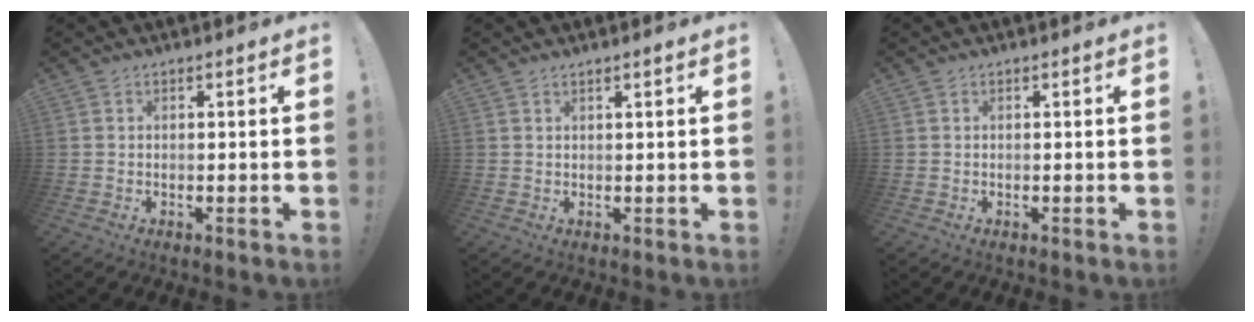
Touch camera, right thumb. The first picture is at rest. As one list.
[{"total": 1.0, "force": [0.8, -0.1, 0.6], "torque": [-0.014, 0.002, 0.014]}, {"total": 0.0}]